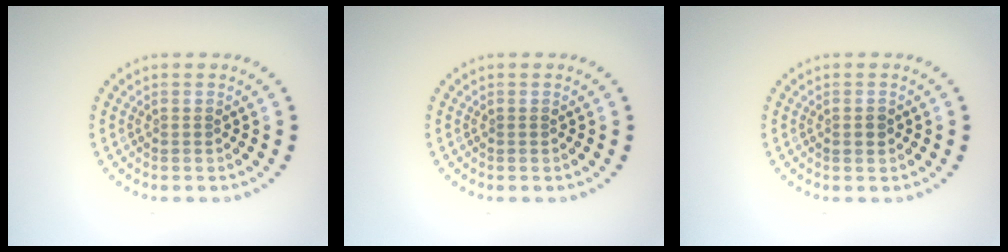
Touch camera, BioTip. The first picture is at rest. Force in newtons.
{"total": 0.0}
{"total": 1.2, "press": 1.2, "slide": 0.1}